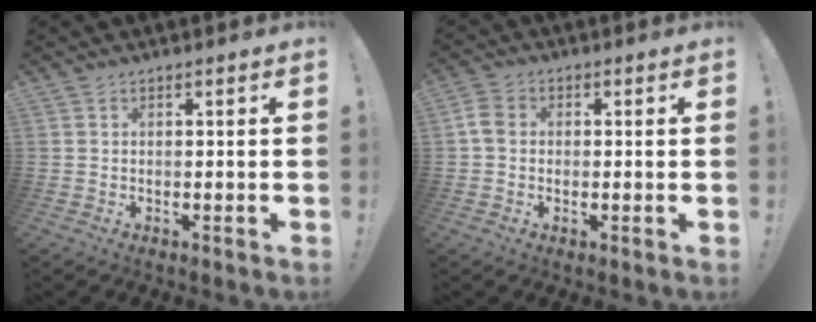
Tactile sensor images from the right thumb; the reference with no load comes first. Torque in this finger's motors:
{"motor_torque": [0.37, 0.70, -0.03, 0.05, 0.00]}